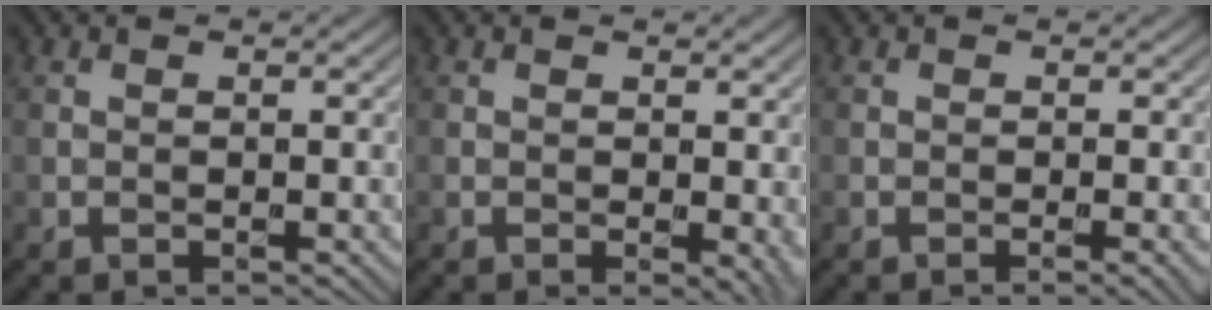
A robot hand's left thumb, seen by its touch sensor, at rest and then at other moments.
{"total": 2.6, "force": [-0.1, 1.1, 2.3], "torque": [-0.026, -0.005, -0.001]}
{"total": 1.5, "force": [-0.6, 0.1, 1.4], "torque": [-0.019, 0.000, -0.010]}